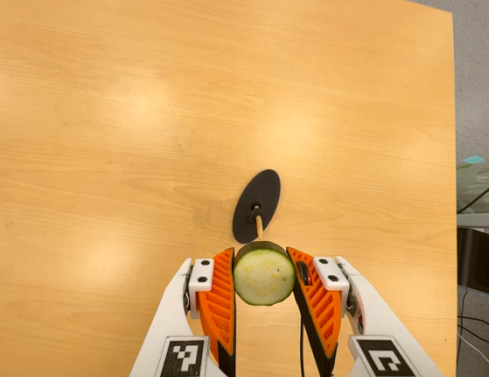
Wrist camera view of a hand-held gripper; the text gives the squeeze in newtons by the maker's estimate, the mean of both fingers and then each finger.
{"total": 9.5, "left": 9.0, "right": 10.1}